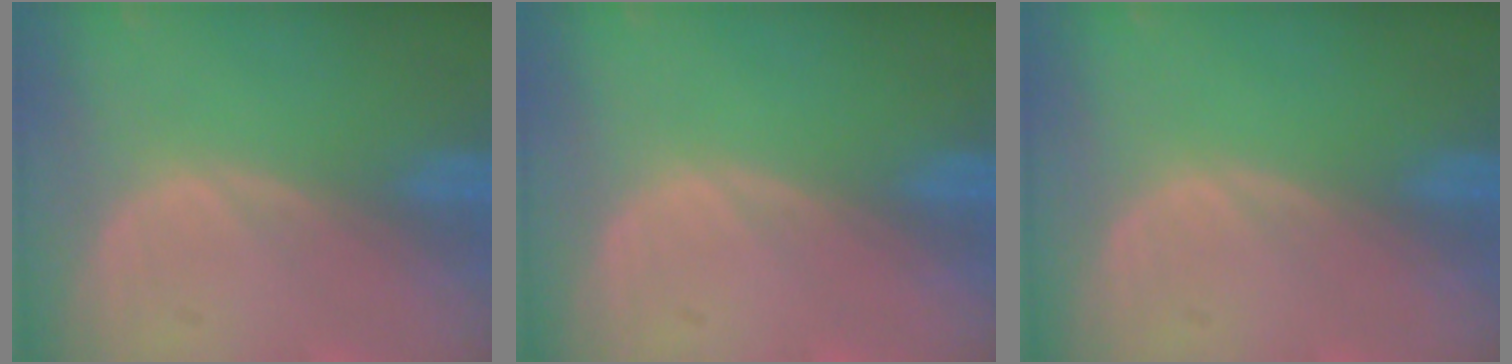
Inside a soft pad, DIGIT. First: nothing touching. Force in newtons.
{"total": 0.0}
{"total": 0.0}